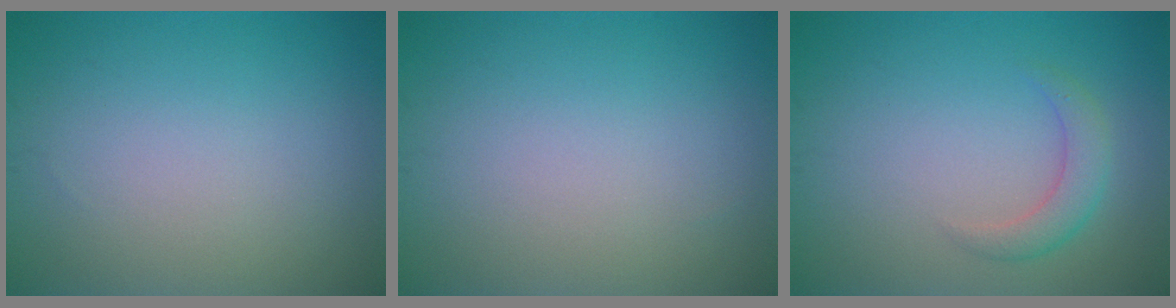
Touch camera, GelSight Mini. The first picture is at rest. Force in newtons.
{"total": 0.0}
{"total": 2.3, "press": 2.3, "slide": 0.1}